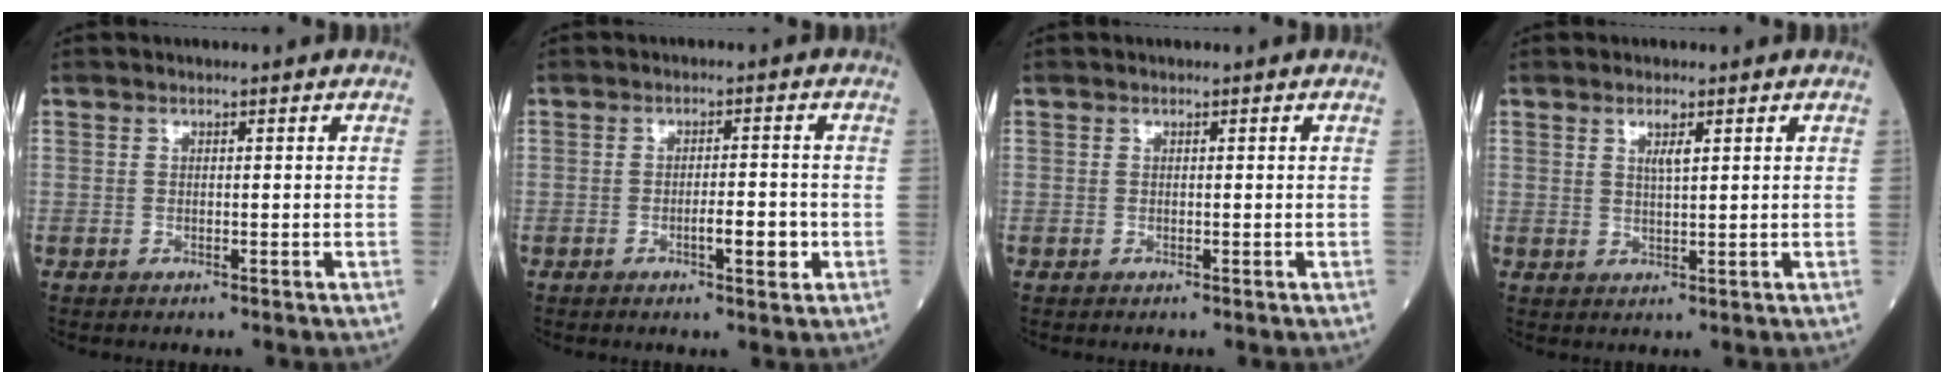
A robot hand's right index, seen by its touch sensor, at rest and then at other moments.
{"total": 3.7, "force": [-1.3, 0.8, 3.4], "torque": [-0.050, 0.003, -0.016]}
{"total": 0.0}
{"total": 2.2, "force": [1.1, 0.3, 1.9], "torque": [-0.038, 0.000, 0.020]}